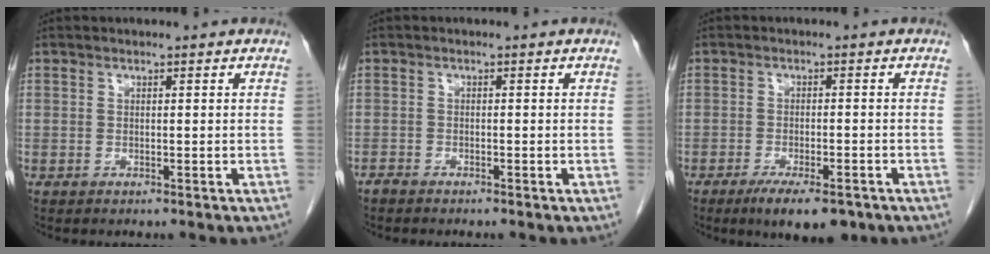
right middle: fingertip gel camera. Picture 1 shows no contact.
{"total": 1.2, "force": [-1.2, 0.3, 0.3], "torque": [-0.005, 0.000, -0.021]}
{"total": 7.4, "force": [-5.1, 2.0, 5.0], "torque": [-0.074, -0.011, -0.074]}